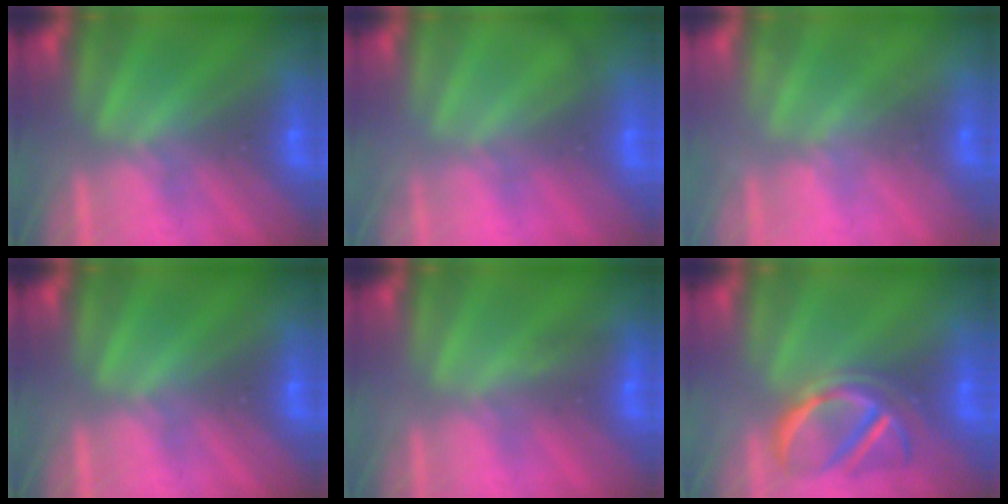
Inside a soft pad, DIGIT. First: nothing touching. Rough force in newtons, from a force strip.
{"total": 2.1}
{"total": 2.3}
{"total": 0.0}
{"total": 2.9}
{"total": 3.9}